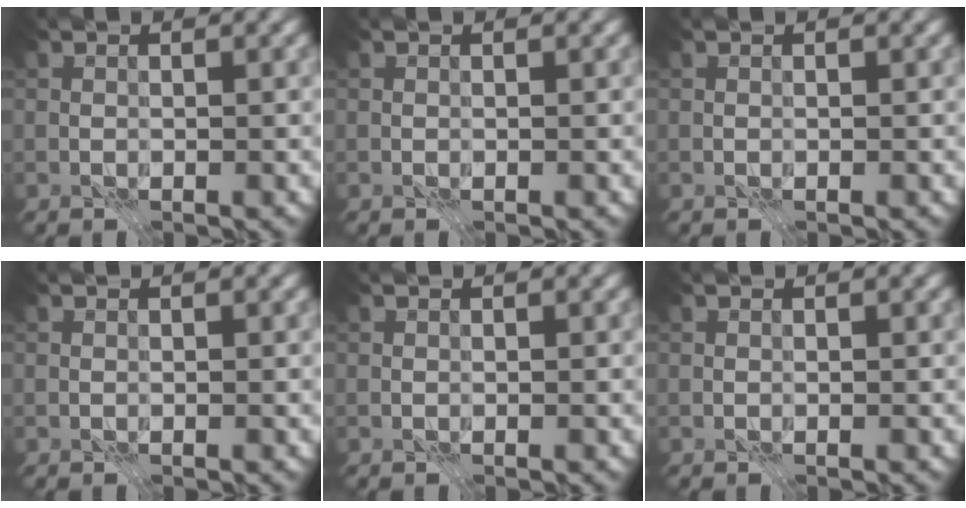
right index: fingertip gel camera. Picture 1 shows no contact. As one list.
[{"total": 0.0}, {"total": 0.0}, {"total": 0.0}, {"total": 0.0}, {"total": 0.0}]